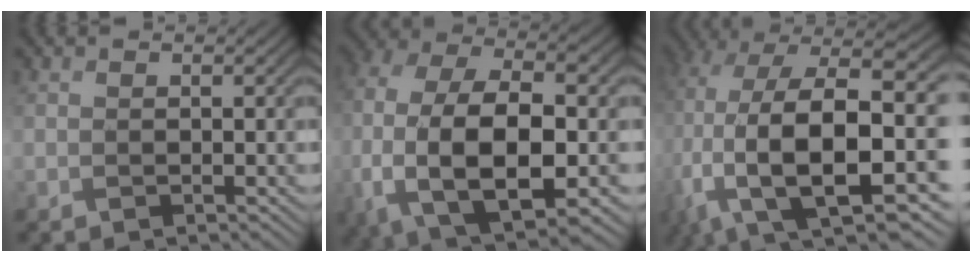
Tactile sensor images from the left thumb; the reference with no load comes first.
{"total": 15.3, "force": [-4.0, 8.0, 12.4], "torque": [-0.275, -0.027, -0.068]}
{"total": 19.2, "force": [-0.9, 10.5, 16.0], "torque": [-0.322, -0.031, -0.009]}